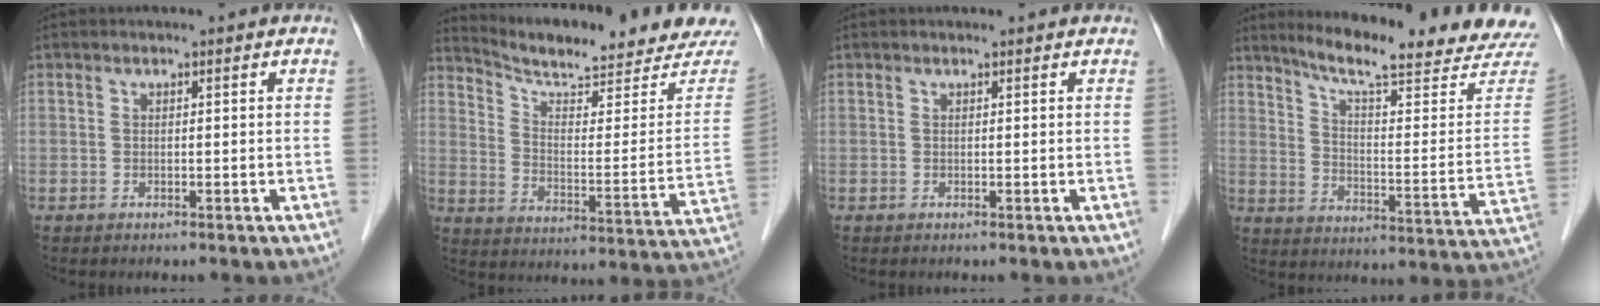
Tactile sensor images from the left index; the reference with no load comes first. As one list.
[{"total": 20.6, "force": [19.3, 1.8, 7.0], "torque": [-0.113, -0.060, 0.260]}, {"total": 0.9, "force": [0.9, 0.1, 0.1], "torque": [-0.008, 0.010, 0.011]}, {"total": 21.2, "force": [19.3, 0.4, 8.7], "torque": [-0.133, -0.079, 0.253]}]